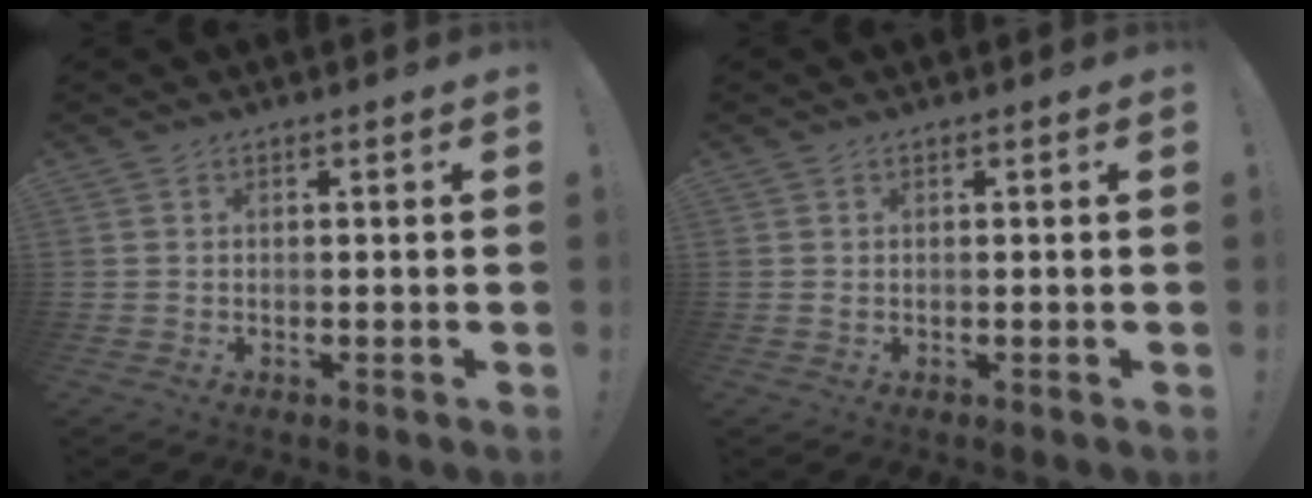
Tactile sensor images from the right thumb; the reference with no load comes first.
{"total": 0.0}